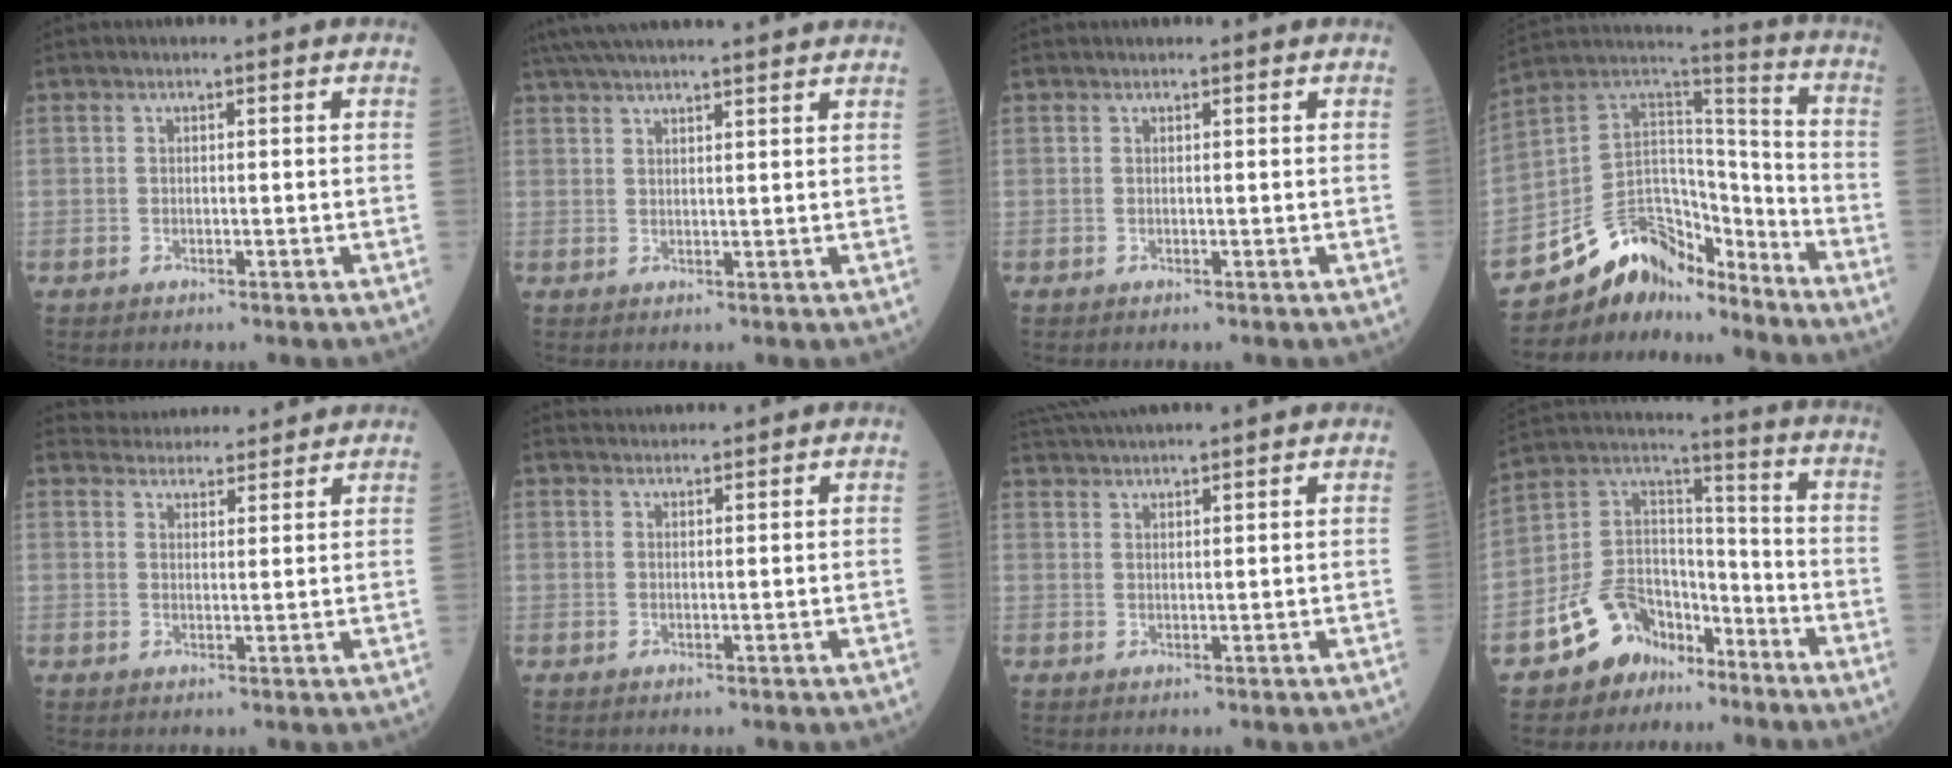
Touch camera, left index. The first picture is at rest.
{"total": 15.7, "force": [14.0, 0.8, 7.0], "torque": [-0.124, 0.046, 0.206]}
{"total": 1.1, "force": [1.0, 0.1, 0.3], "torque": [-0.009, 0.019, 0.015]}
{"total": 13.3, "force": [-11.6, 5.8, 2.9], "torque": [-0.048, 0.072, -0.212]}
{"total": 9.3, "force": [9.0, 1.8, 1.3], "torque": [-0.015, 0.022, 0.120]}
{"total": 2.8, "force": [2.8, 0.0, -0.1], "torque": [-0.005, 0.024, 0.053]}
{"total": 12.1, "force": [11.2, 0.4, 4.6], "torque": [-0.091, 0.035, 0.170]}
{"total": 10.9, "force": [-7.7, 7.0, 3.3], "torque": [-0.071, 0.042, -0.145]}